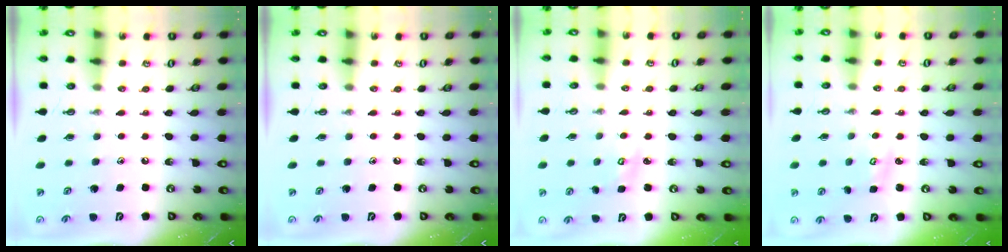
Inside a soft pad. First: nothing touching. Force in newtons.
{"total": 0.0}
{"total": 2.3, "press": 2.3, "slide": 0.2}
{"total": 2.3, "press": 2.3, "slide": 0.4}